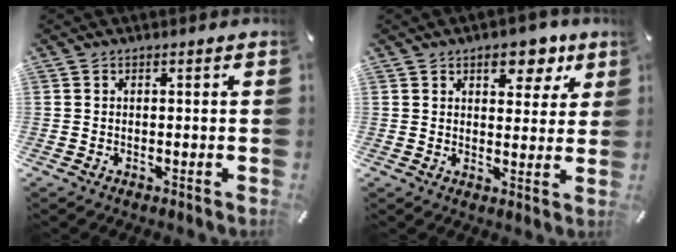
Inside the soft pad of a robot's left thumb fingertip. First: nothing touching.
{"total": 8.0, "force": [4.8, 4.8, 4.3], "torque": [-0.038, -0.023, 0.075]}